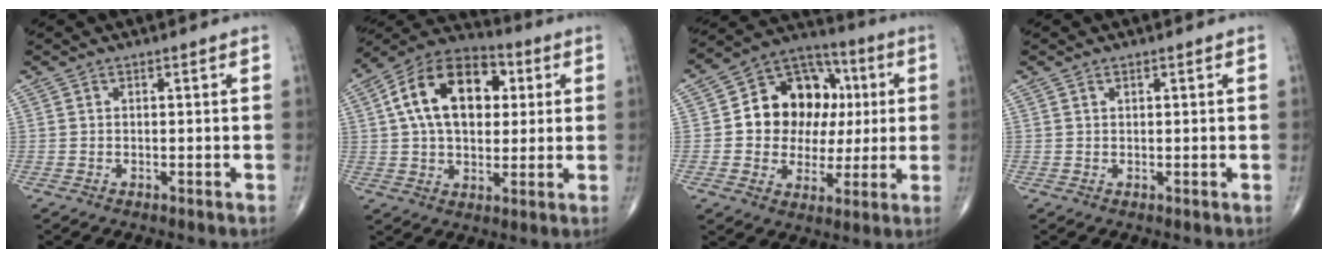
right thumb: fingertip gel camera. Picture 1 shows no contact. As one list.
[{"total": 18.3, "force": [4.2, 11.6, 13.5], "torque": [-0.198, 0.014, 0.062]}, {"total": 17.1, "force": [2.3, 13.3, 10.4], "torque": [-0.109, 0.022, 0.036]}, {"total": 0.5, "force": [0.3, 0.3, 0.3], "torque": [-0.003, -0.002, 0.005]}]